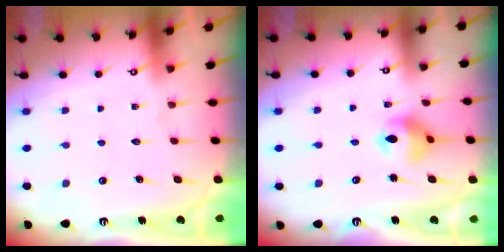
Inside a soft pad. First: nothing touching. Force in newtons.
{"total": 8.7, "press": 8.6, "slide": 1.1}